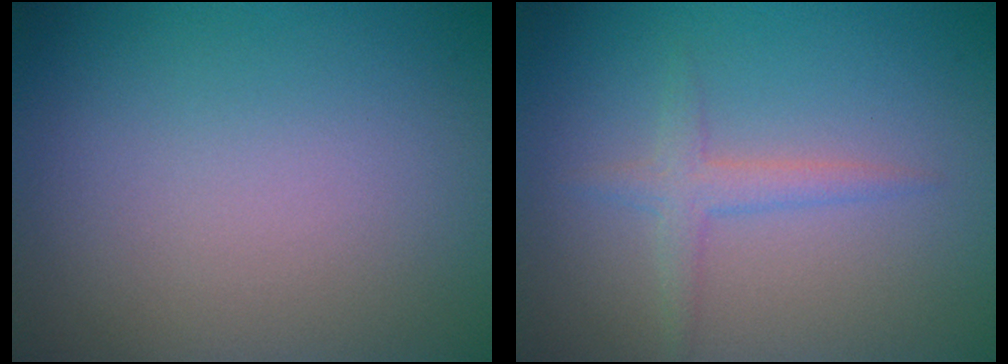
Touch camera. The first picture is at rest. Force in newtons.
{"total": 1.9, "press": 1.9, "slide": 0.1}